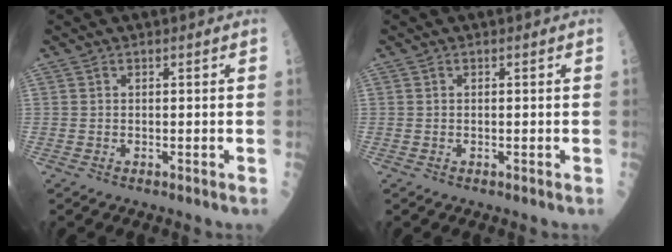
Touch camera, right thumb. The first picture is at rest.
{"total": 0.0}